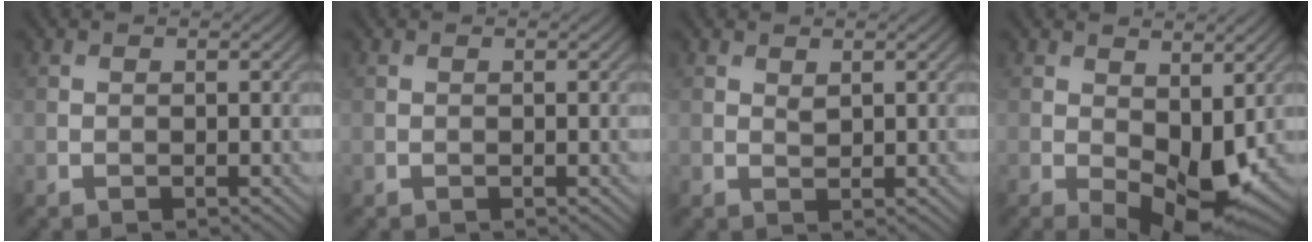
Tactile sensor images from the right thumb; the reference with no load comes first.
{"total": 0.0}
{"total": 0.9, "force": [0.6, 0.3, 0.5], "torque": [-0.013, -0.004, 0.013]}
{"total": 8.8, "force": [-0.7, 4.5, 7.6], "torque": [-0.120, -0.015, -0.002]}